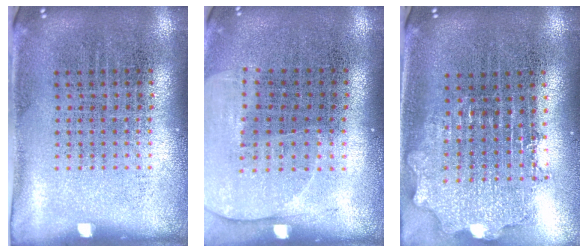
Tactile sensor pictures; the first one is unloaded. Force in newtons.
{"total": 1.4, "press": 1.3, "slide": 0.5}
{"total": 2.0, "press": 1.6, "slide": 1.2}